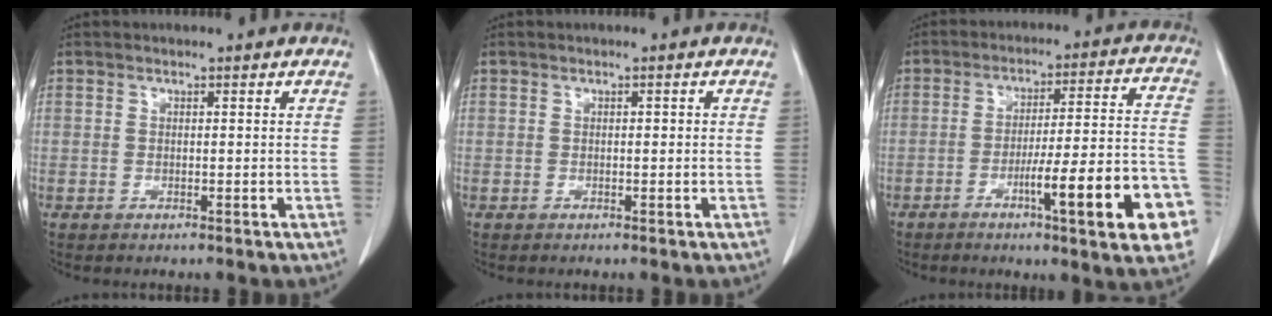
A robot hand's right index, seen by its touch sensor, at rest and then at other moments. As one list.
[{"total": 0.0}, {"total": 17.2, "force": [-7.0, 1.3, 15.7], "torque": [-0.165, 0.014, -0.092]}]